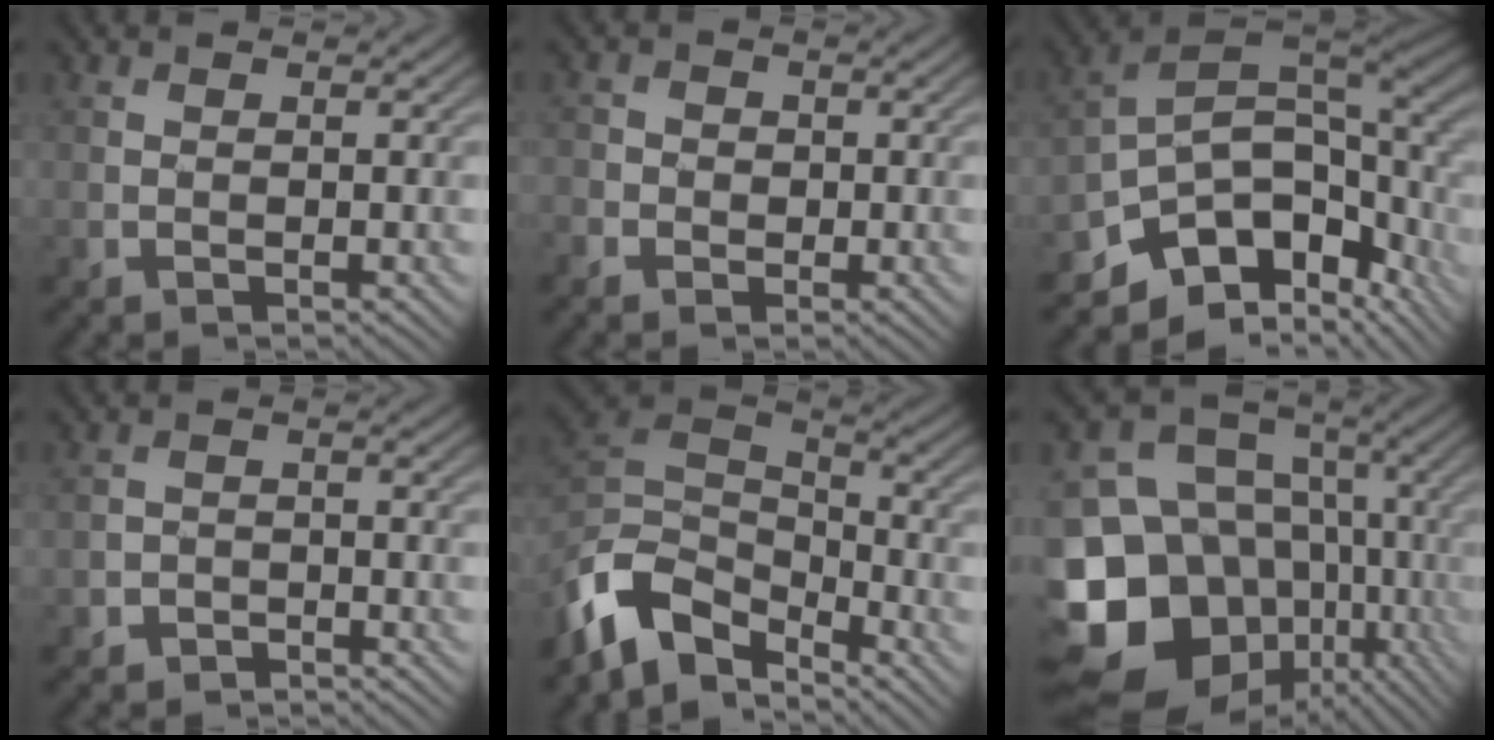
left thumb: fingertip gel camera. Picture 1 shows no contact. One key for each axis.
{"total": 2.5, "fx": -0.7, "fy": 2.3, "fz": 0.5, "tx": -0.009, "ty": -0.001, "tz": -0.021}
{"total": 16.0, "fx": -6.0, "fy": 9.6, "fz": 11.3, "tx": -0.183, "ty": -0.027, "tz": -0.090}
{"total": 2.5, "fx": -2.2, "fy": 1.3, "fz": 0.3, "tx": 0.001, "ty": 0.003, "tz": -0.044}
{"total": 10.7, "fx": -7.5, "fy": 5.6, "fz": 5.1, "tx": -0.121, "ty": -0.001, "tz": -0.159}
{"total": 21.2, "fx": -8.3, "fy": 17.0, "fz": 9.4, "tx": -0.241, "ty": -0.034, "tz": -0.119}